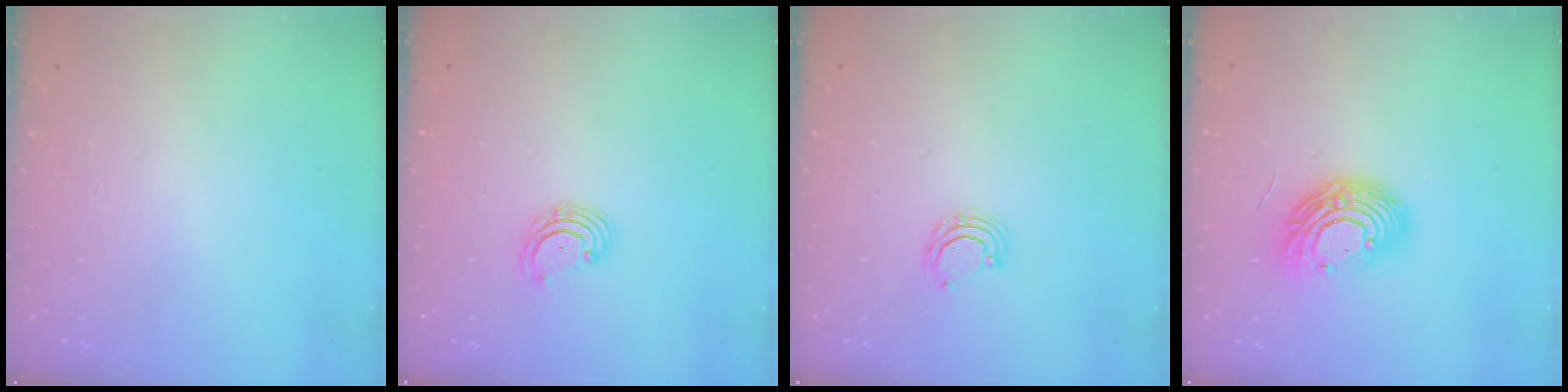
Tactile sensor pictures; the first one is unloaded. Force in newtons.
{"total": 2.7, "press": 2.7, "slide": 0.6}
{"total": 4.2, "press": 4.2, "slide": 0.3}
{"total": 13.7, "press": 13.7, "slide": 0.5}